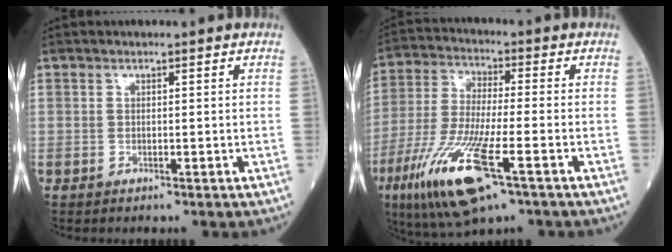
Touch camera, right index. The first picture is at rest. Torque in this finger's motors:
{"motor_torque": [1.49, -0.65, 0.92, 0.21]}